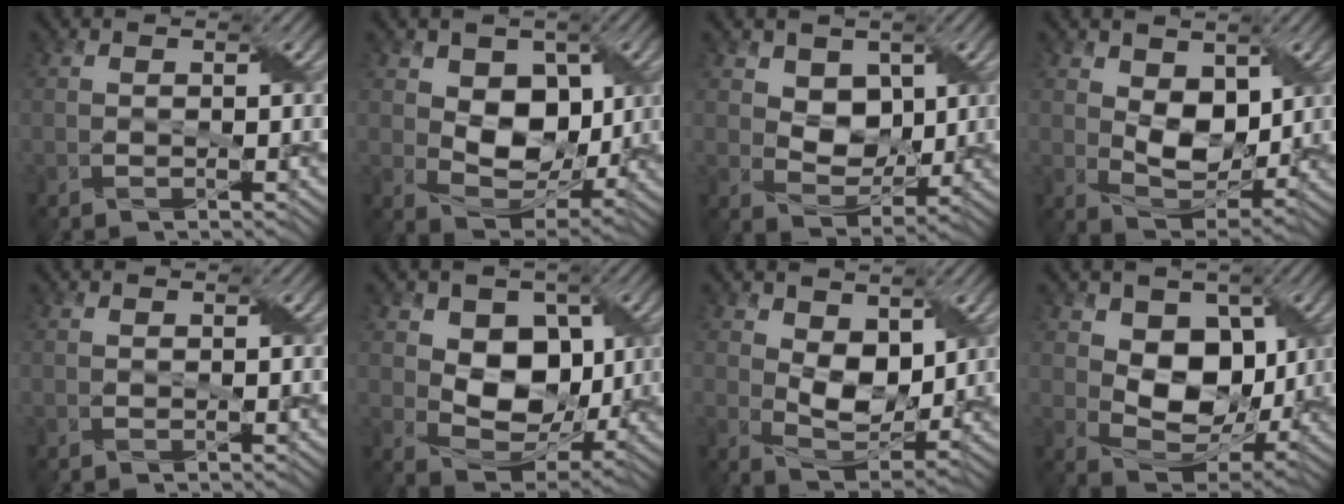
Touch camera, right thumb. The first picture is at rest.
{"total": 8.3, "force": [1.6, 5.9, 5.5], "torque": [-0.115, -0.011, 0.023]}
{"total": 5.4, "force": [1.8, 4.0, 3.1], "torque": [-0.074, -0.011, 0.024]}
{"total": 7.2, "force": [2.0, 4.8, 5.0], "torque": [-0.112, -0.011, 0.033]}
{"total": 0.0}
{"total": 8.9, "force": [1.6, 6.6, 5.8], "torque": [-0.118, -0.013, 0.020]}
{"total": 6.7, "force": [2.2, 4.4, 4.5], "torque": [-0.102, -0.013, 0.036]}
{"total": 9.4, "force": [1.9, 6.7, 6.3], "torque": [-0.127, -0.014, 0.025]}